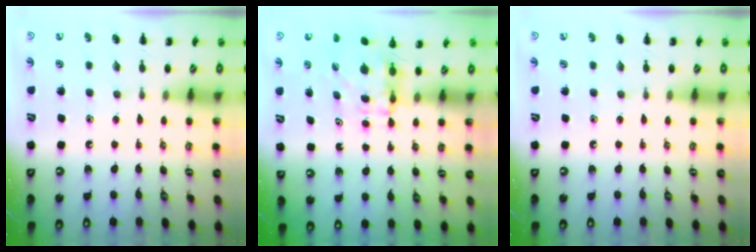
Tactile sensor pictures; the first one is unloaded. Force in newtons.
{"total": 4.2, "press": 4.2, "slide": 0.1}
{"total": 0.0}